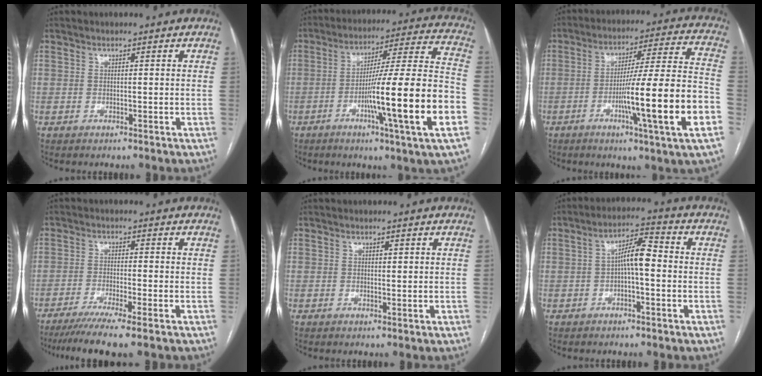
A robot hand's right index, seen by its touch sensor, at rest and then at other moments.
{"total": 20.3, "force": [-6.3, -0.9, 19.3], "torque": [-0.277, -0.003, -0.103]}
{"total": 18.6, "force": [-5.7, -0.8, 17.7], "torque": [-0.259, -0.002, -0.091]}
{"total": 8.0, "force": [-6.0, -0.9, 5.1], "torque": [-0.075, -0.022, -0.098]}
{"total": 0.7, "force": [0.3, 0.3, 0.5], "torque": [-0.008, -0.001, 0.005]}
{"total": 5.9, "force": [-0.4, 1.4, 5.7], "torque": [-0.099, 0.023, -0.009]}